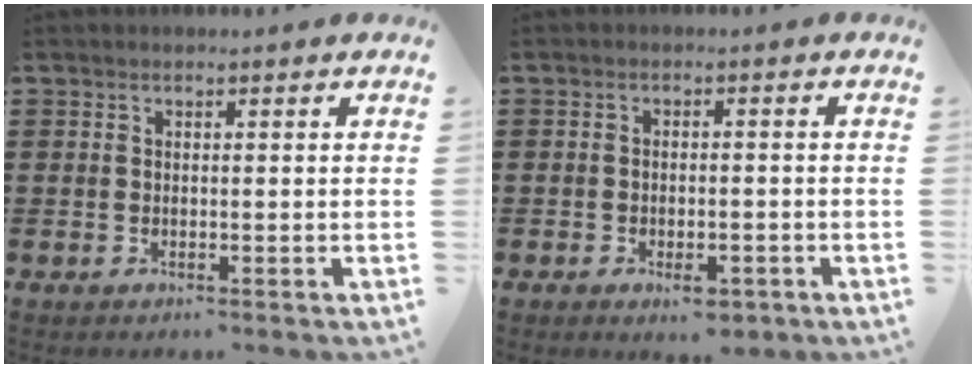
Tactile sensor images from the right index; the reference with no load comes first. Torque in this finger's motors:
{"motor_torque": [0.67, 0.60, 0.12, 0.02]}